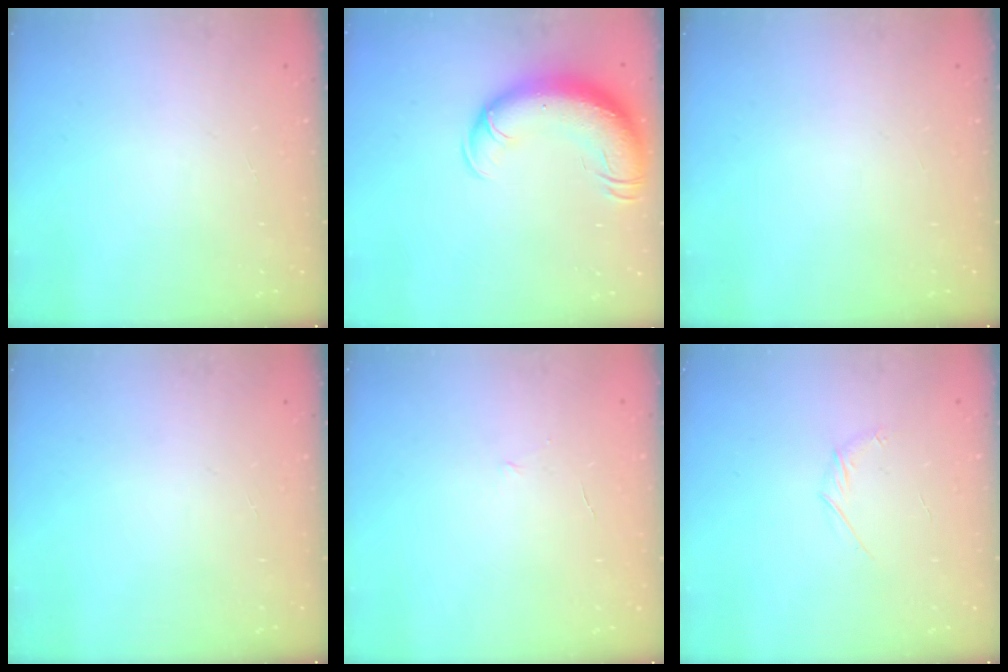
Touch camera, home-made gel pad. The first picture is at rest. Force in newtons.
{"total": 15.1, "press": 14.7, "slide": 3.6}
{"total": 0.0}
{"total": 0.0}
{"total": 3.6, "press": 3.5, "slide": 0.9}
{"total": 4.3, "press": 4.1, "slide": 1.1}